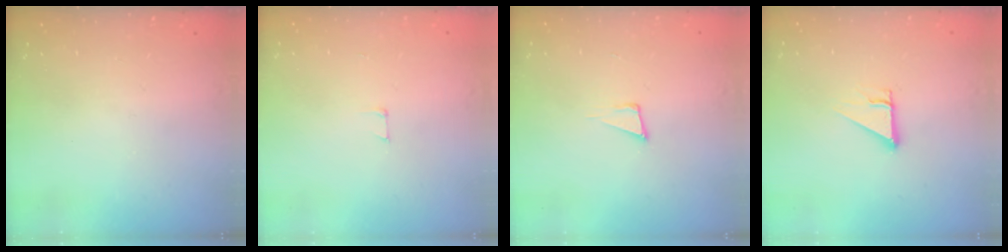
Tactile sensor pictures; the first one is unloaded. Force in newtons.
{"total": 2.9, "press": 2.9, "slide": 0.2}
{"total": 4.1, "press": 2.6, "slide": 3.2}
{"total": 2.7, "press": 2.7, "slide": 0.1}